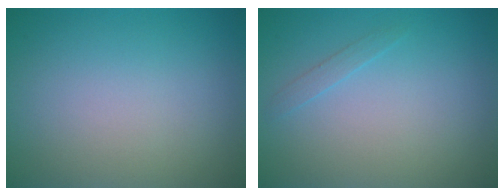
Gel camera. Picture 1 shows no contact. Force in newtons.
{"total": 0.7, "press": 0.7, "slide": 0.0}